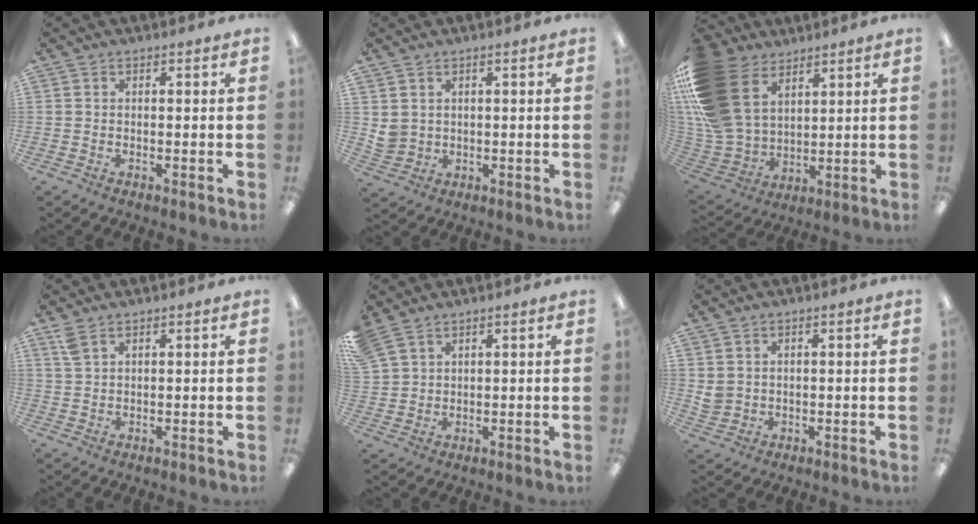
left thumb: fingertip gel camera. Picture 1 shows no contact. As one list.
[{"total": 3.3, "force": [1.6, 2.9, 0.4], "torque": [-0.009, -0.004, 0.030]}, {"total": 24.1, "force": [9.5, 16.9, 14.3], "torque": [-0.327, -0.046, 0.178]}, {"total": 3.3, "force": [2.2, 1.4, 2.0], "torque": [-0.046, 0.001, 0.040]}, {"total": 4.8, "force": [3.8, 2.6, 1.5], "torque": [-0.041, -0.009, 0.076]}, {"total": 2.8, "force": [1.3, 2.5, 0.4], "torque": [-0.014, 0.001, 0.026]}]